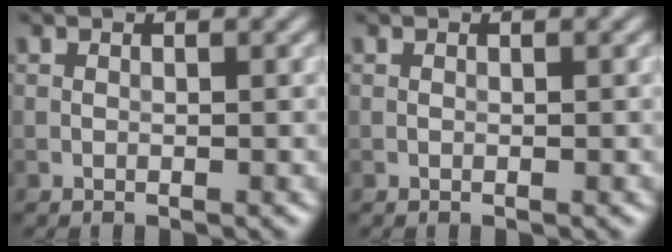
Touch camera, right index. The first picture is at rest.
{"total": 0.0}